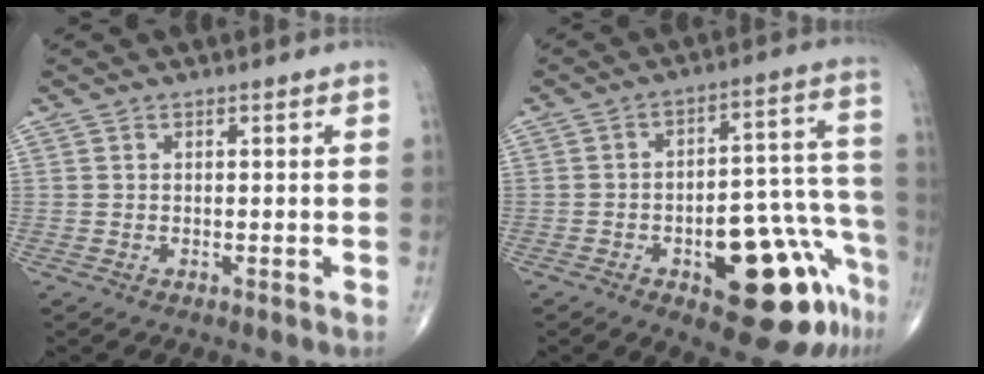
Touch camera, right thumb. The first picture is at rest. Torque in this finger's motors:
{"motor_torque": [3.16, 1.85, 1.35, -0.76, 0.33]}